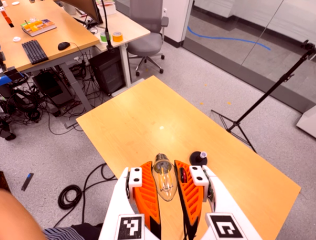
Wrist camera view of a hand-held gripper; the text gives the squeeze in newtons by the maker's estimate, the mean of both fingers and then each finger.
{"total": 21.4, "left": 24.4, "right": 18.4}